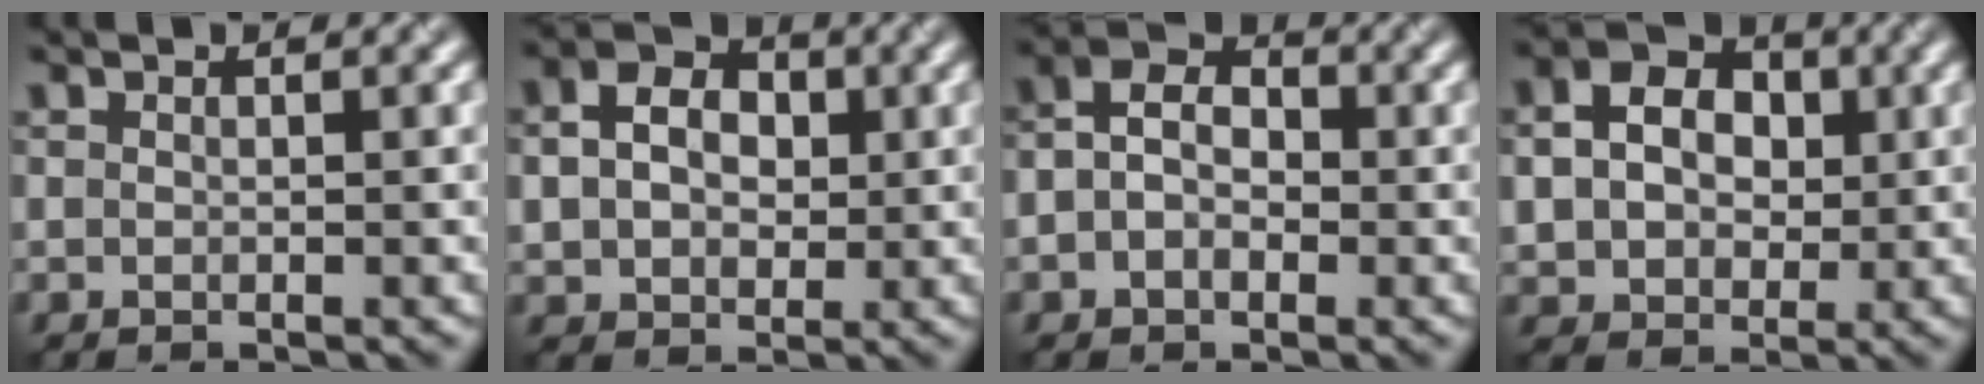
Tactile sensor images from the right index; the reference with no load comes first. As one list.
[{"total": 6.4, "force": [1.4, 4.9, 3.9], "torque": [-0.080, 0.019, 0.000]}, {"total": 3.9, "force": [-0.3, 2.9, 2.7], "torque": [-0.046, 0.006, -0.016]}, {"total": 7.4, "force": [1.4, 5.8, 4.3], "torque": [-0.090, 0.020, 0.007]}]